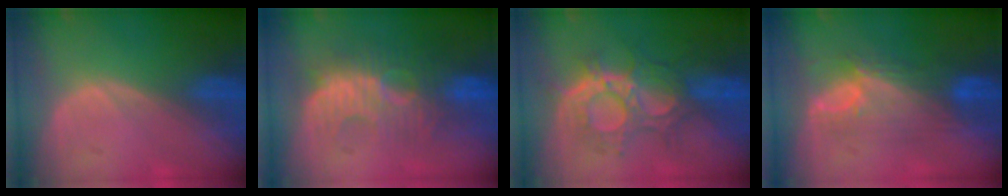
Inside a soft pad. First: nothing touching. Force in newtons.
{"total": 9.1, "press": 8.9, "slide": 1.7}
{"total": 8.9, "press": 8.9, "slide": 0.3}
{"total": 7.3, "press": 7.2, "slide": 1.4}